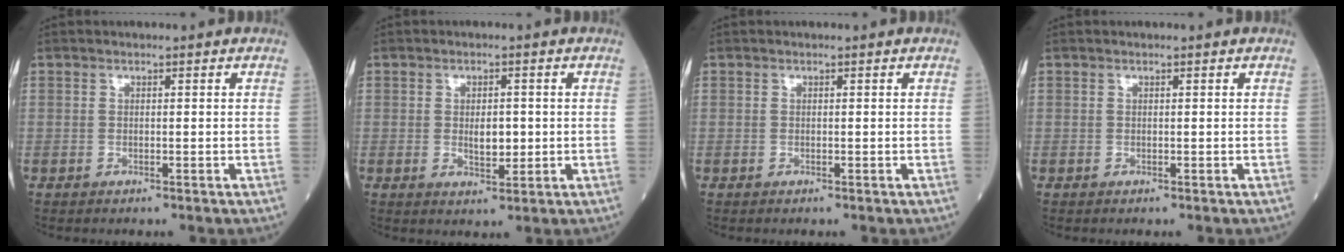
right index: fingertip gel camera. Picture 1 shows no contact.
{"total": 3.4, "force": [0.0, 1.6, 3.0], "torque": [-0.045, -0.002, 0.004]}
{"total": 0.0}
{"total": 0.0}